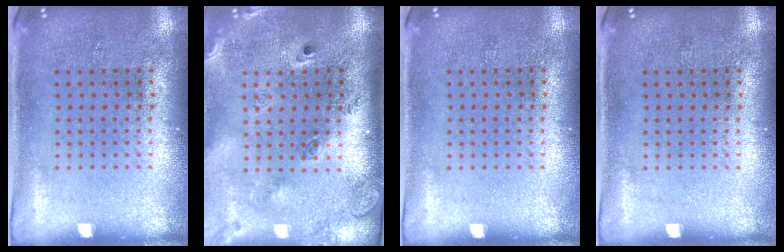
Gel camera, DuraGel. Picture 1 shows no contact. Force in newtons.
{"total": 2.7, "press": 2.0, "slide": 1.8}
{"total": 0.0}
{"total": 0.0}